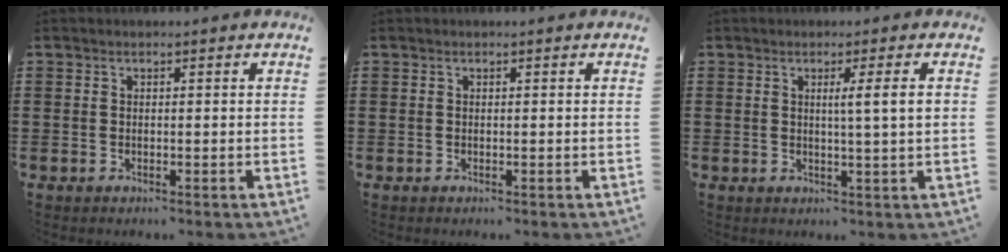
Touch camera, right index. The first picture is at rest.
{"total": 0.0}
{"total": 4.3, "force": [0.8, -0.4, 4.2], "torque": [-0.078, -0.005, 0.009]}